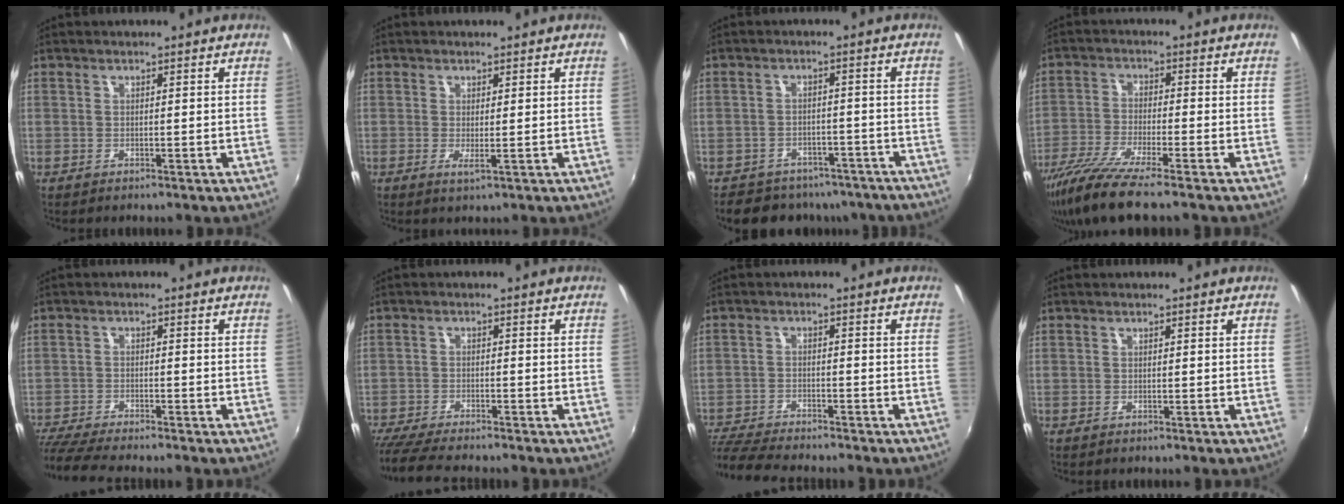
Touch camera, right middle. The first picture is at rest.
{"total": 1.4, "force": [0.0, 0.0, 1.4], "torque": [-0.027, -0.006, -0.002]}
{"total": 14.9, "force": [-12.1, 7.2, 5.0], "torque": [-0.115, 0.007, -0.150]}
{"total": 10.2, "force": [-7.9, 0.5, 6.5], "torque": [-0.145, -0.035, -0.148]}
{"total": 8.3, "force": [-7.6, 0.2, 3.2], "torque": [-0.093, -0.031, -0.139]}
{"total": 8.9, "force": [-8.0, 0.8, 3.7], "torque": [-0.098, -0.034, -0.141]}
{"total": 9.4, "force": [-8.7, 1.2, 3.3], "torque": [-0.093, -0.025, -0.157]}
{"total": 0.0}